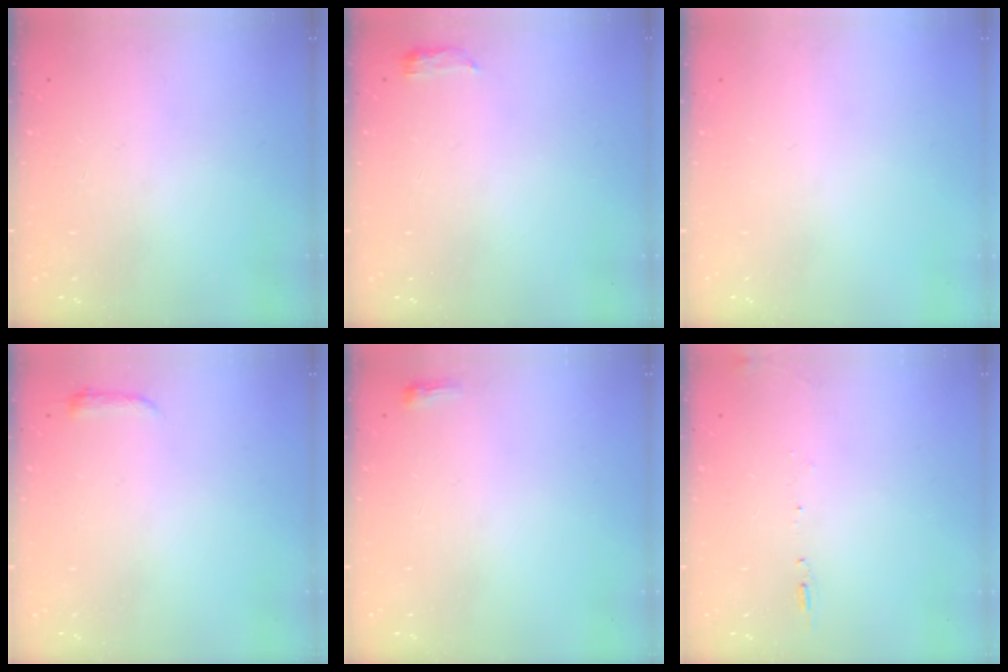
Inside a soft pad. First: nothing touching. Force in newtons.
{"total": 3.7, "press": 3.5, "slide": 1.3}
{"total": 0.0}
{"total": 3.0, "press": 2.9, "slide": 0.6}
{"total": 2.6, "press": 2.5, "slide": 0.6}
{"total": 5.6, "press": 5.3, "slide": 1.7}